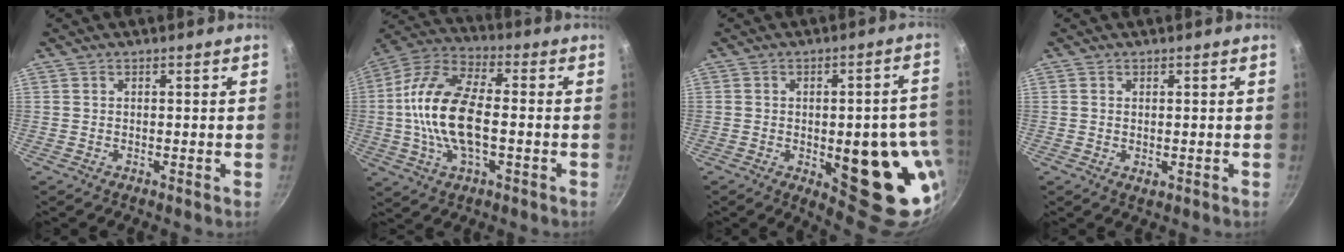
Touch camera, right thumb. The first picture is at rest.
{"total": 17.1, "force": [-1.3, 8.5, 14.8], "torque": [-0.280, 0.034, -0.042]}
{"total": 21.5, "force": [-4.6, 9.0, 19.0], "torque": [-0.166, 0.002, -0.045]}
{"total": 1.4, "force": [0.1, 0.9, 1.0], "torque": [-0.017, -0.003, 0.002]}